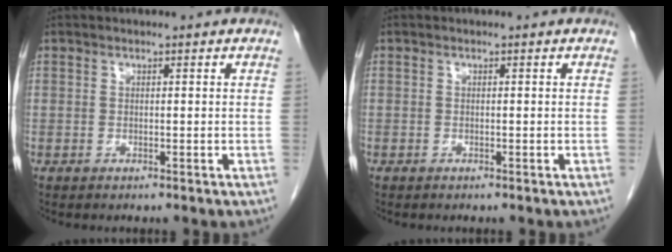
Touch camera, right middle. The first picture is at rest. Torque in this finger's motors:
{"motor_torque": [0.28, -0.47, -0.16, -0.21]}